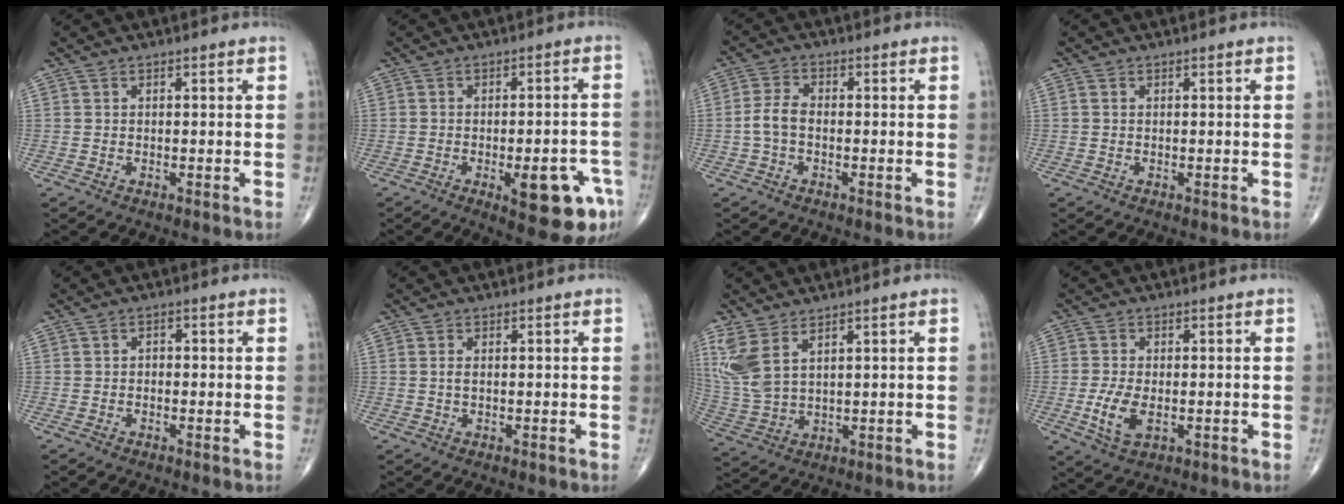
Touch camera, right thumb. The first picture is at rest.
{"total": 11.8, "force": [-5.0, 3.9, 10.0], "torque": [-0.108, 0.017, -0.056]}
{"total": 4.0, "force": [-0.8, 2.4, 3.1], "torque": [-0.066, 0.016, -0.022]}
{"total": 0.0}
{"total": 1.1, "force": [-0.3, 0.8, 0.6], "torque": [-0.001, 0.004, -0.009]}
{"total": 1.1, "force": [0.1, 0.5, 1.0], "torque": [-0.022, -0.001, 0.004]}
{"total": 8.8, "force": [4.6, 3.9, 6.4], "torque": [-0.155, -0.014, 0.110]}
{"total": 6.0, "force": [-1.3, 3.2, 4.9], "torque": [-0.103, -0.005, -0.019]}